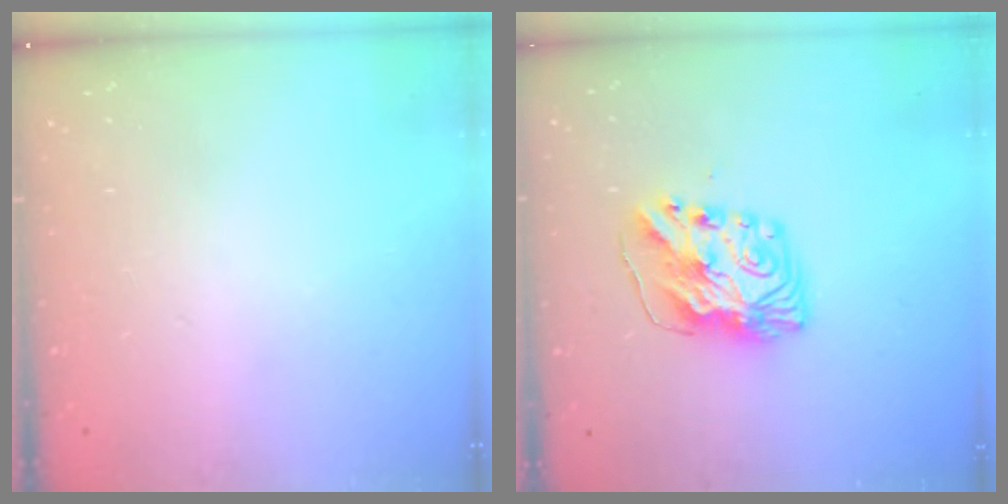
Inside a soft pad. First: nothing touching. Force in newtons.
{"total": 10.9, "press": 10.9, "slide": 0.5}